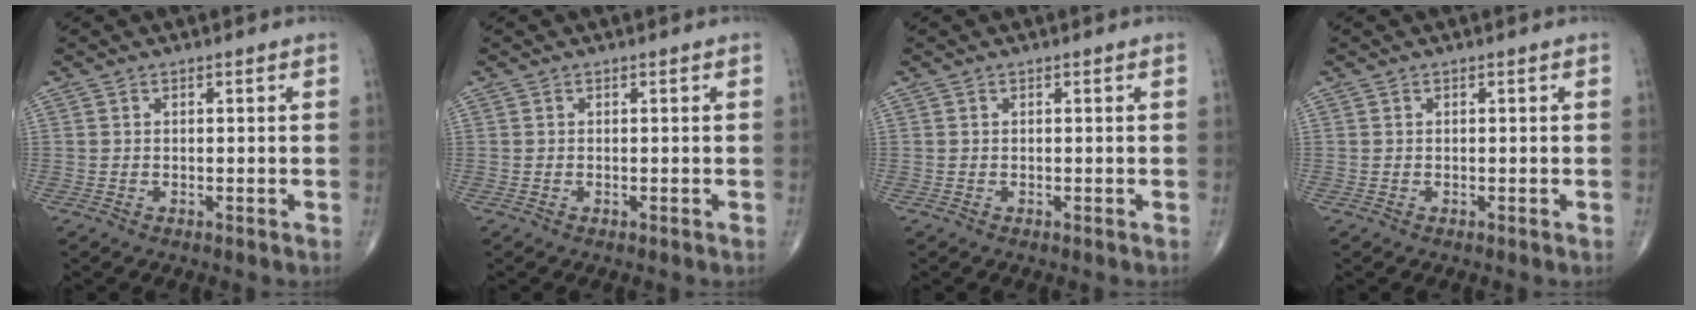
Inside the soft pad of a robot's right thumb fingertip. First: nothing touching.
{"total": 0.0}
{"total": 0.0}
{"total": 0.0}